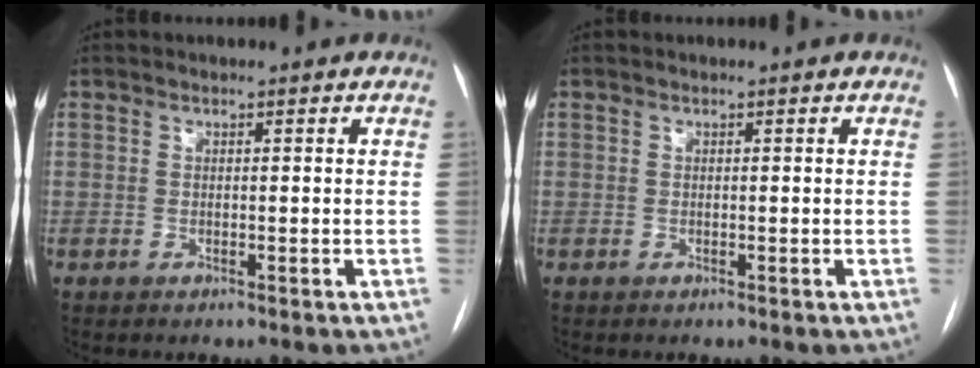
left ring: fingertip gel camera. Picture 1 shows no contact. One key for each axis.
{"total": 0.0}